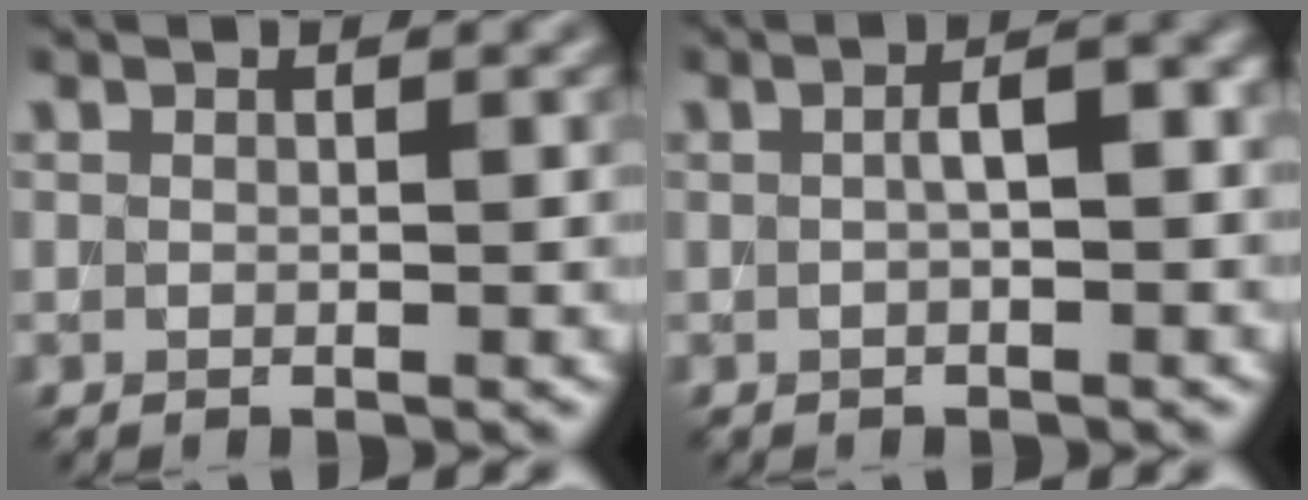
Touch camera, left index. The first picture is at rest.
{"total": 3.0, "force": [0.2, 0.9, 2.9], "torque": [-0.039, 0.011, 0.005]}